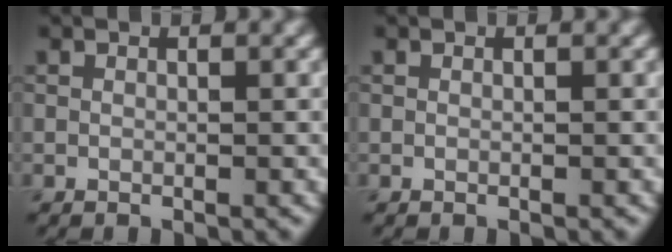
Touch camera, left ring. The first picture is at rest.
{"total": 0.0}